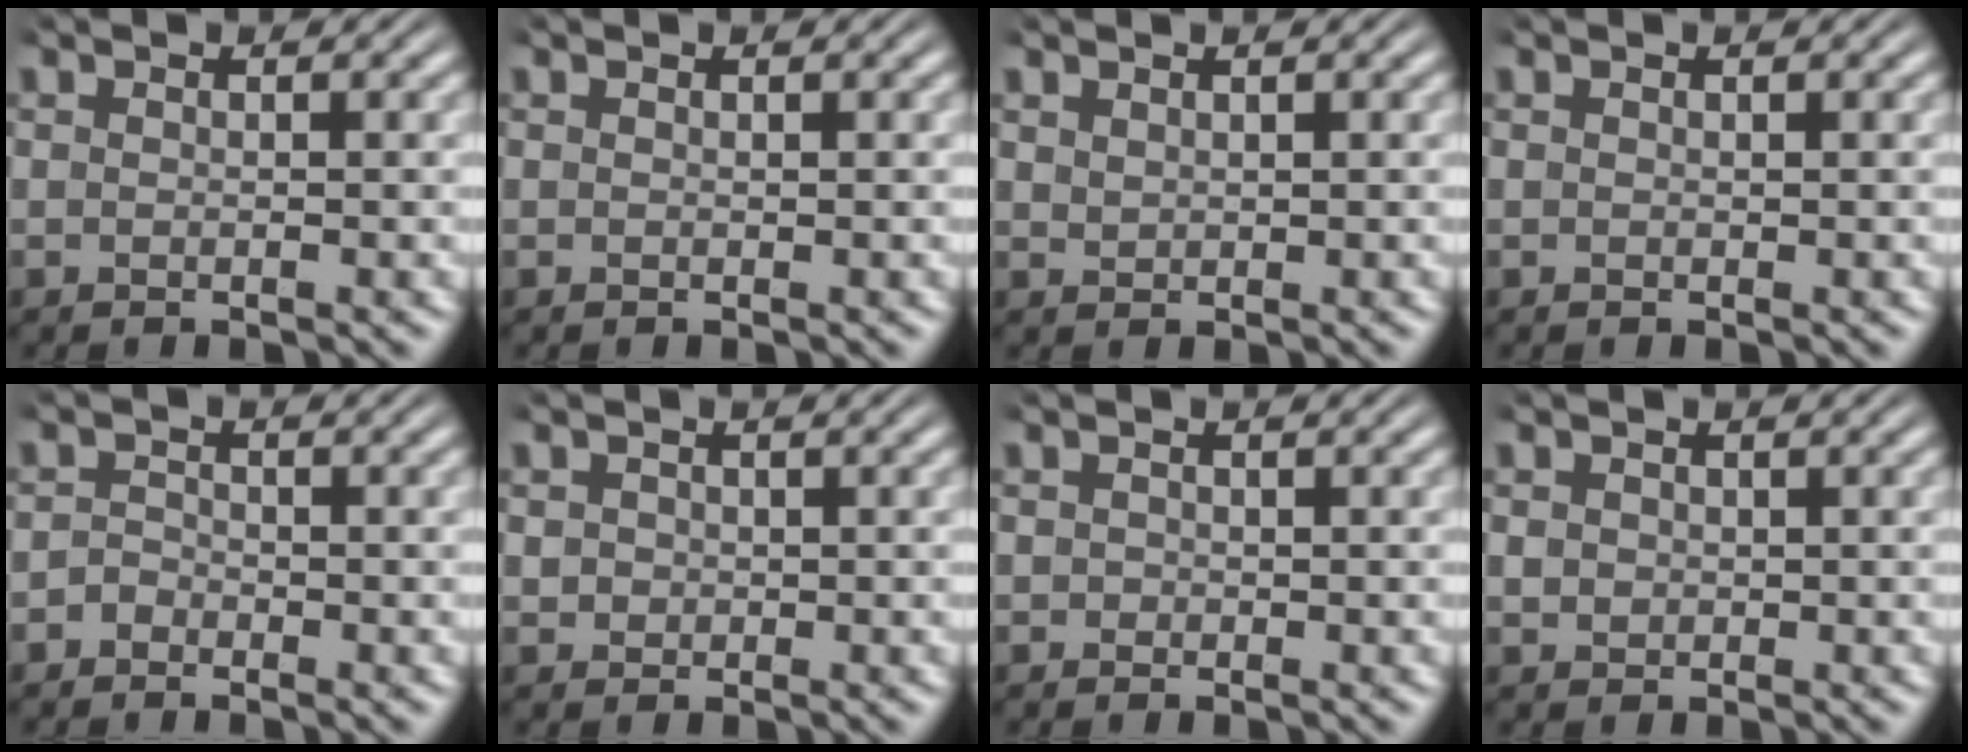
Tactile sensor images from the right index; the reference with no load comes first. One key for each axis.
{"total": 0.0}
{"total": 0.8, "fx": 0.8, "fy": -0.2, "fz": 0.2, "tx": 0.000, "ty": -0.003, "tz": 0.024}
{"total": 0.0}
{"total": 1.3, "fx": -1.2, "fy": 0.5, "fz": -0.2, "tx": 0.004, "ty": -0.010, "tz": -0.021}
{"total": 1.2, "fx": 0.1, "fy": 1.2, "fz": 0.3, "tx": -0.012, "ty": -0.008, "tz": 0.006}
{"total": 0.0}
{"total": 0.9, "fx": 0.0, "fy": 0.8, "fz": 0.3, "tx": -0.012, "ty": -0.009, "tz": 0.008}